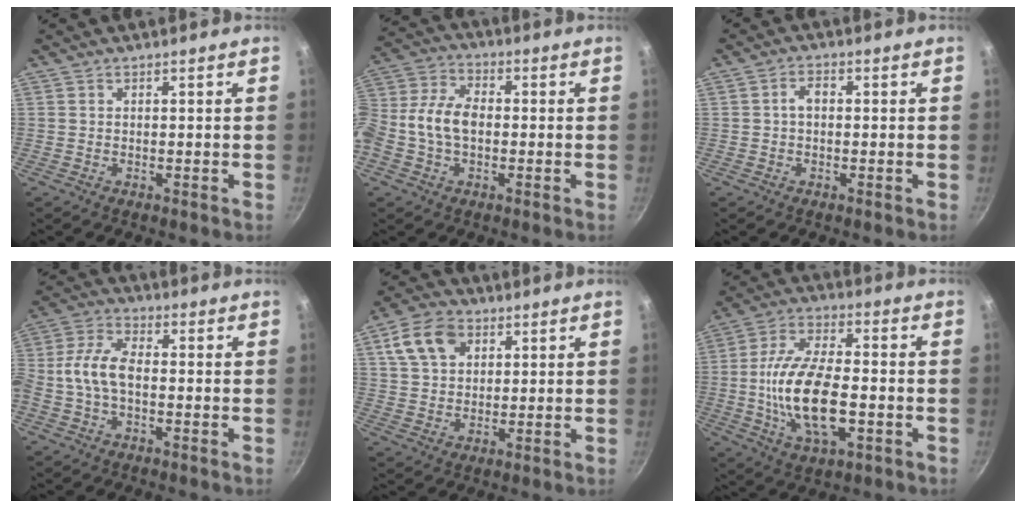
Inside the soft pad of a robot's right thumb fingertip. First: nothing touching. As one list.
[{"total": 11.2, "force": [-1.1, 7.6, 8.1], "torque": [-0.146, 0.039, -0.038]}, {"total": 2.7, "force": [0.0, 1.8, 2.0], "torque": [-0.029, 0.012, -0.003]}, {"total": 8.8, "force": [-1.4, 5.1, 7.1], "torque": [-0.147, 0.037, -0.041]}, {"total": 9.9, "force": [3.9, 7.0, 5.8], "torque": [-0.093, 0.005, 0.065]}, {"total": 16.9, "force": [-3.1, 8.0, 14.6], "torque": [-0.271, 0.019, -0.060]}]